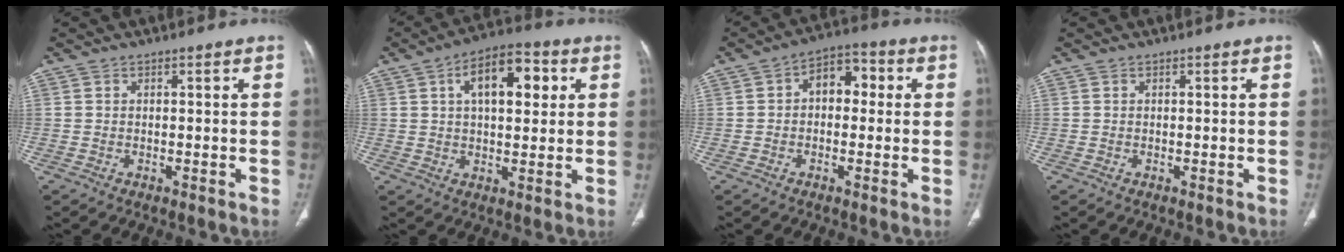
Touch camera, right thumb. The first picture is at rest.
{"total": 12.5, "force": [3.8, 6.3, 10.1], "torque": [-0.134, 0.012, 0.056]}
{"total": 7.3, "force": [0.8, 4.9, 5.4], "torque": [-0.050, 0.026, 0.001]}
{"total": 0.0}